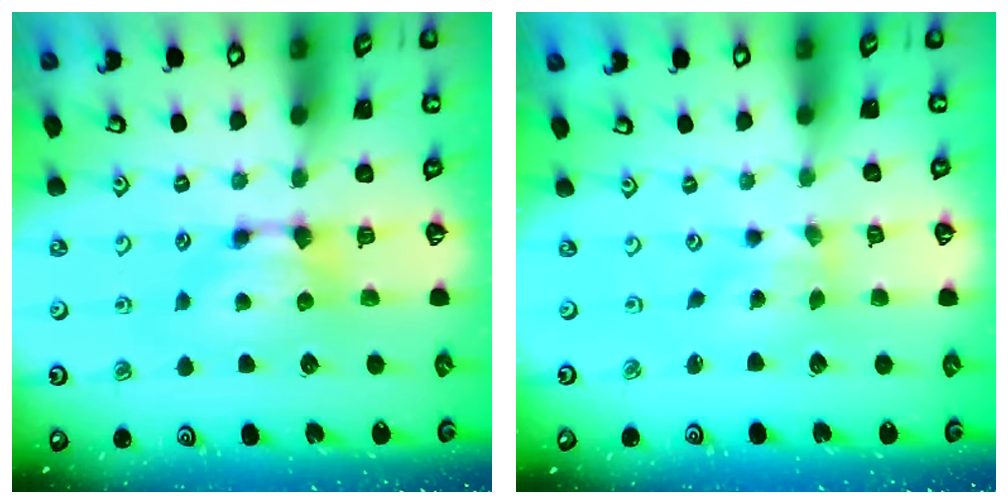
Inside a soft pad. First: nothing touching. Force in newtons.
{"total": 1.8, "press": 1.5, "slide": 1.1}